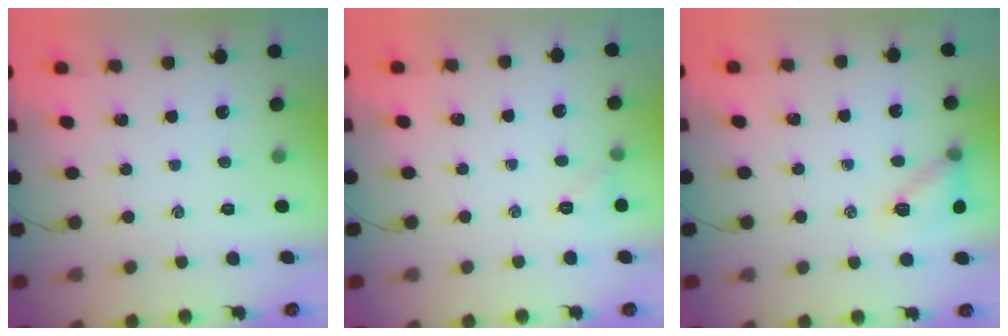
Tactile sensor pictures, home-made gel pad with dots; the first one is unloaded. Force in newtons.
{"total": 4.6, "press": 4.4, "slide": 1.1}
{"total": 10.9, "press": 10.9, "slide": 0.8}